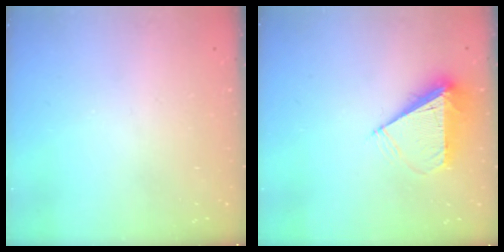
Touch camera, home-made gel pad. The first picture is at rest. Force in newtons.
{"total": 7.8, "press": 7.7, "slide": 1.2}